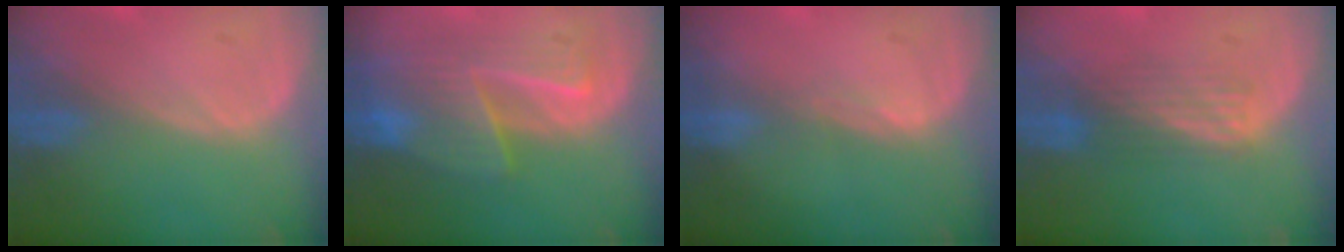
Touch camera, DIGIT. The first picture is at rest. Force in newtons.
{"total": 7.1, "press": 7.1, "slide": 0.3}
{"total": 1.0, "press": 0.7, "slide": 0.7}
{"total": 3.8, "press": 3.8, "slide": 0.1}